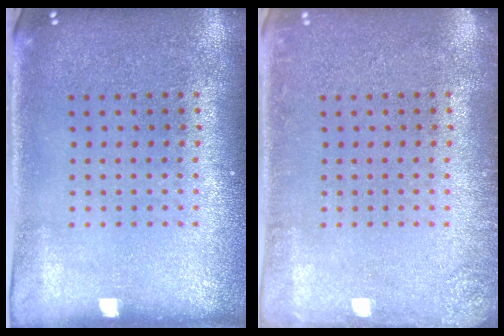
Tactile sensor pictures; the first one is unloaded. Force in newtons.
{"total": 1.5, "press": 1.5, "slide": 0.2}